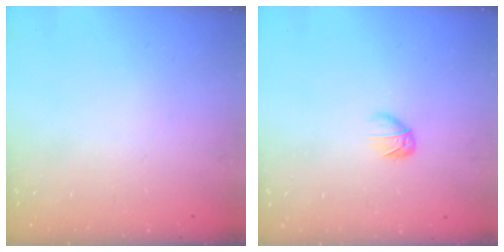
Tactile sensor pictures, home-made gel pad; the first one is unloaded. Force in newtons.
{"total": 3.3, "press": 3.2, "slide": 0.9}